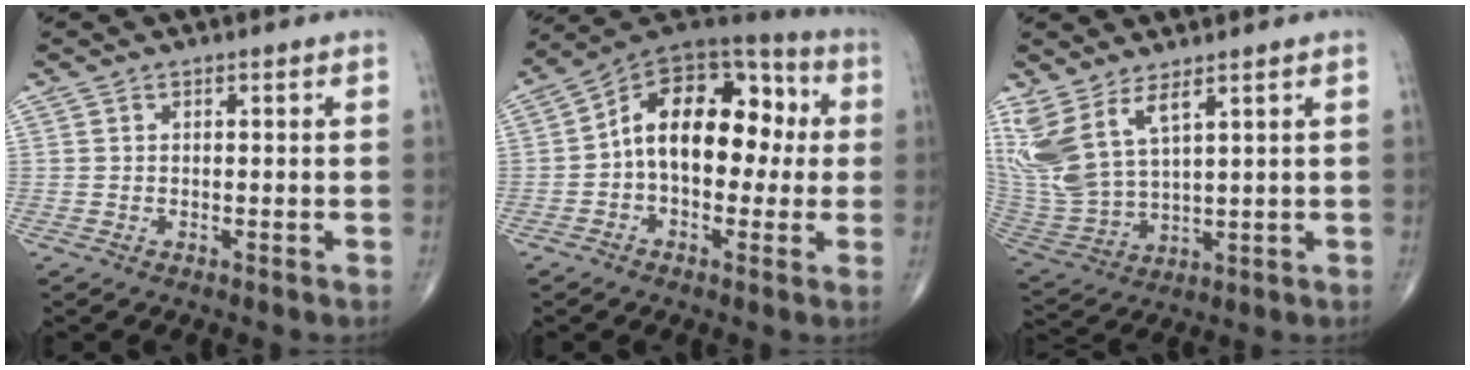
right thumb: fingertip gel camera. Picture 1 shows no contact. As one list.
[{"total": 17.4, "force": [0.5, 10.9, 13.6], "torque": [-0.169, 0.049, -0.004]}, {"total": 12.0, "force": [6.6, 4.6, 8.9], "torque": [-0.206, -0.033, 0.154]}]